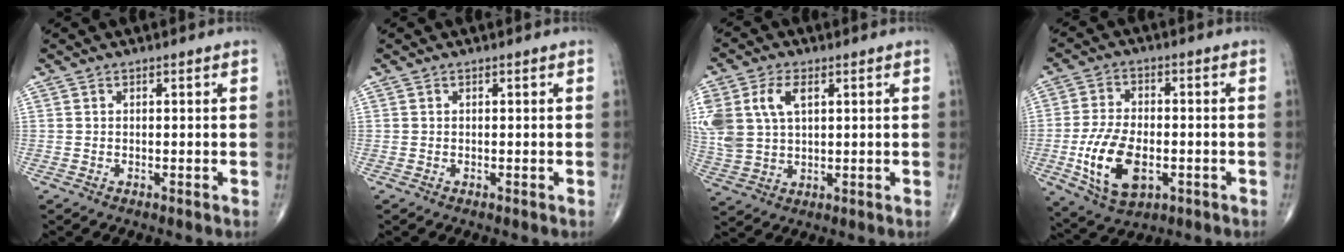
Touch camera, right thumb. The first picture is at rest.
{"total": 0.0}
{"total": 12.7, "force": [3.9, 7.9, 9.2], "torque": [-0.221, 0.001, 0.084]}
{"total": 13.1, "force": [-3.4, 7.3, 10.3], "torque": [-0.188, 0.003, -0.052]}